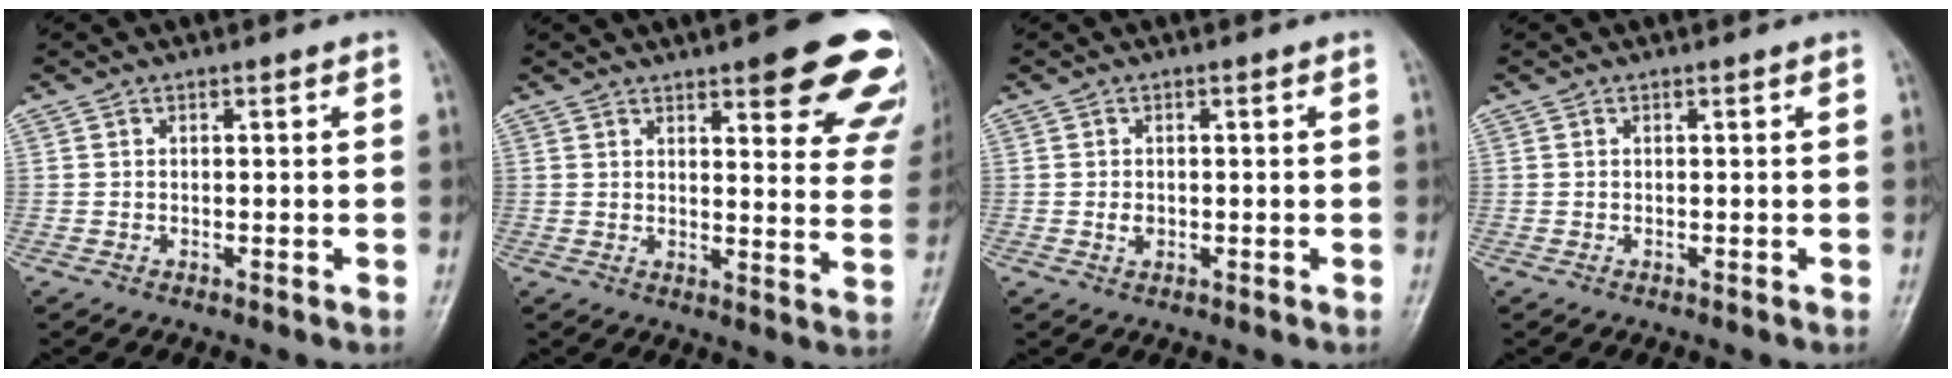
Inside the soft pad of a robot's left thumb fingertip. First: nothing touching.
{"total": 18.8, "force": [11.8, 5.2, 13.7], "torque": [-0.128, -0.044, 0.130]}
{"total": 1.5, "force": [-0.2, 1.2, 1.0], "torque": [-0.015, 0.000, -0.003]}
{"total": 0.0}